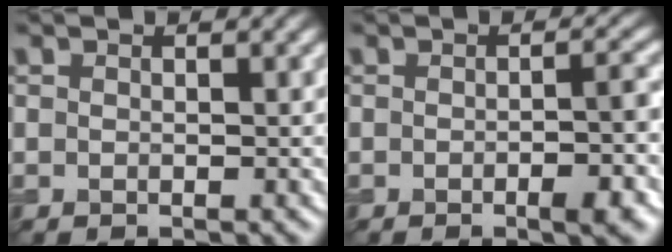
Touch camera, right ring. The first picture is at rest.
{"total": 3.6, "force": [-1.2, 0.8, 3.3], "torque": [-0.039, 0.008, -0.011]}